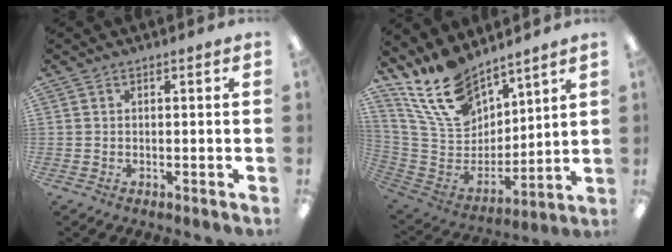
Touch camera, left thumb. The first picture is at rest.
{"total": 17.8, "force": [13.5, 8.9, 7.5], "torque": [-0.167, -0.077, 0.255]}